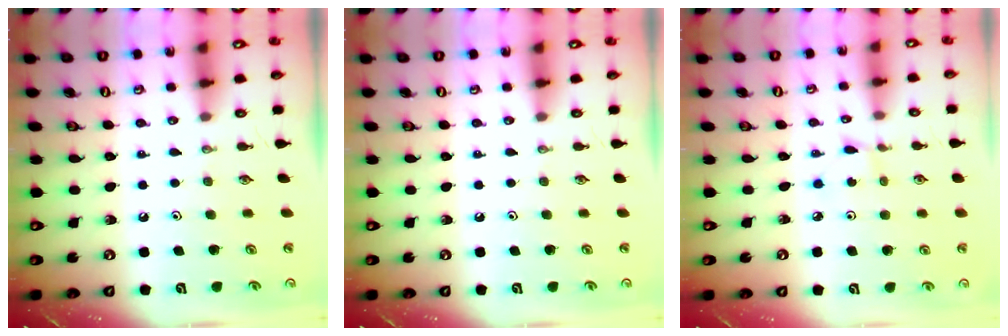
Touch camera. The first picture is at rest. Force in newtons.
{"total": 0.0}
{"total": 1.3, "press": 1.3, "slide": 0.2}